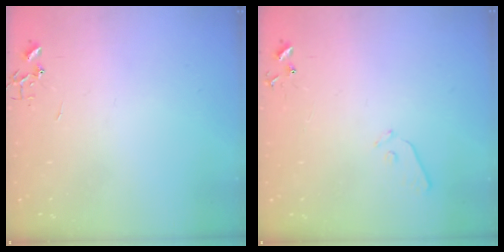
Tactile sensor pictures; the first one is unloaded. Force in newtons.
{"total": 6.6, "press": 6.6, "slide": 0.7}